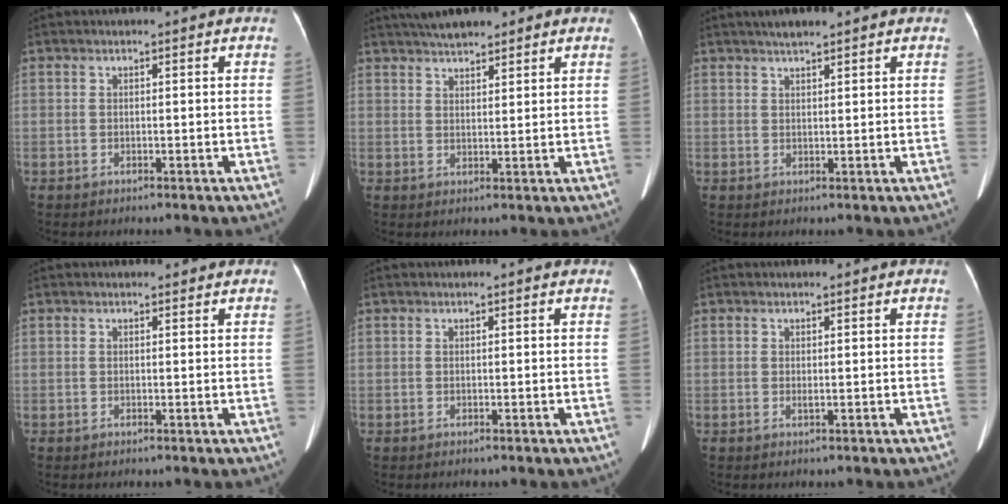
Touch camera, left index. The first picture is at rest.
{"total": 7.8, "force": [6.3, 2.1, 4.0], "torque": [-0.059, 0.027, 0.104]}
{"total": 3.5, "force": [2.9, 0.4, 2.0], "torque": [-0.034, 0.015, 0.049]}
{"total": 1.9, "force": [1.7, 0.6, 0.5], "torque": [-0.005, 0.008, 0.022]}
{"total": 1.5, "force": [1.3, 0.2, 0.5], "torque": [-0.010, 0.021, 0.017]}
{"total": 0.8, "force": [0.5, 0.2, 0.6], "torque": [-0.012, 0.002, 0.008]}